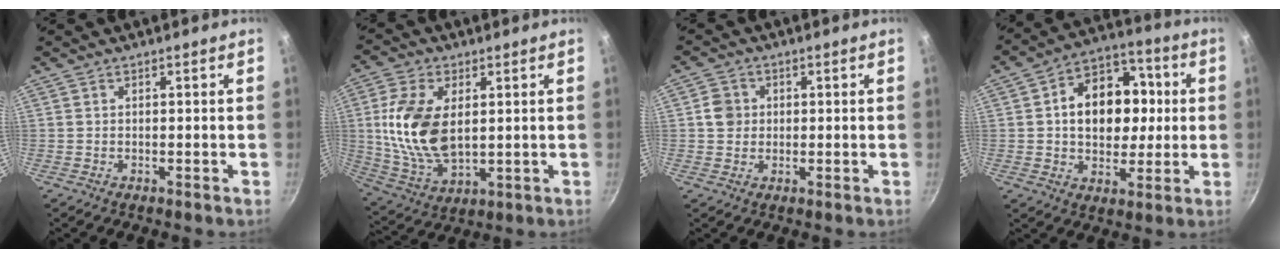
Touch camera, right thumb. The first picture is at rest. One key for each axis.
{"total": 15.3, "fx": 2.3, "fy": 8.9, "fz": 12.3, "tx": -0.229, "ty": -0.014, "tz": 0.052}
{"total": 3.9, "fx": 0.3, "fy": 3.6, "fz": 1.3, "tx": -0.002, "ty": 0.007, "tz": 0.000}
{"total": 16.2, "fx": 1.6, "fy": 12.0, "fz": 10.8, "tx": -0.119, "ty": 0.025, "tz": 0.017}